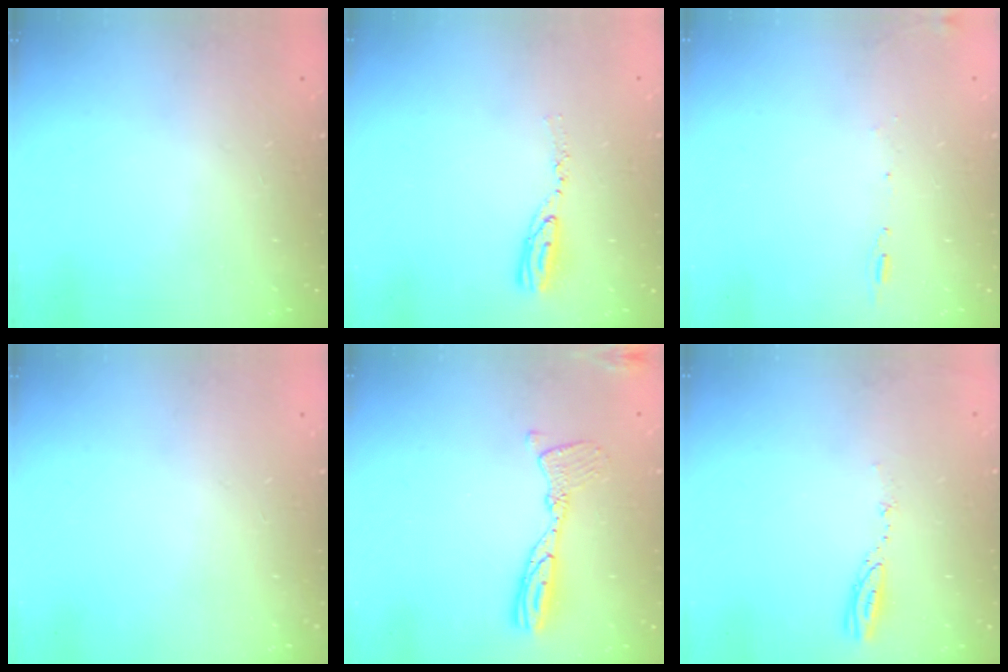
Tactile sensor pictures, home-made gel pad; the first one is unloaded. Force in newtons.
{"total": 5.9, "press": 5.9, "slide": 0.5}
{"total": 5.6, "press": 5.3, "slide": 1.7}
{"total": 0.0}
{"total": 10.8, "press": 10.8, "slide": 1.0}
{"total": 3.8, "press": 3.8, "slide": 0.4}